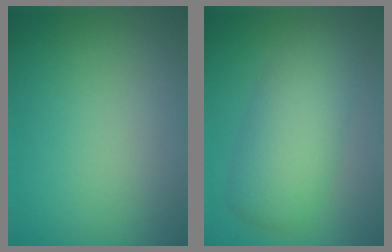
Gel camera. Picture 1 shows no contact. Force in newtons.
{"total": 5.3, "press": 5.2, "slide": 0.2}